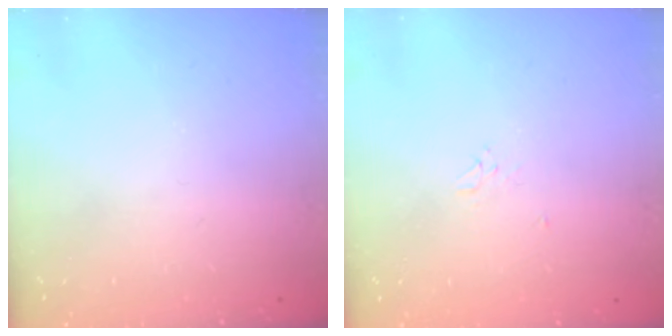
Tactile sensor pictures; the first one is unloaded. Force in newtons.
{"total": 4.1, "press": 4.0, "slide": 0.5}